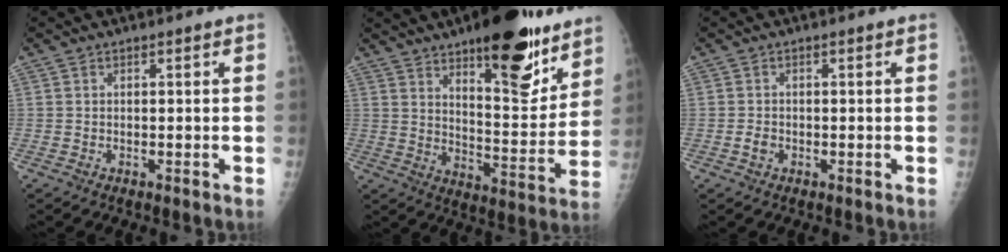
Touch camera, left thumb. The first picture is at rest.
{"total": 20.4, "force": [12.9, 7.2, 14.0], "torque": [-0.149, -0.080, 0.194]}
{"total": 1.5, "force": [-0.5, 1.2, 0.8], "torque": [-0.011, 0.002, -0.010]}